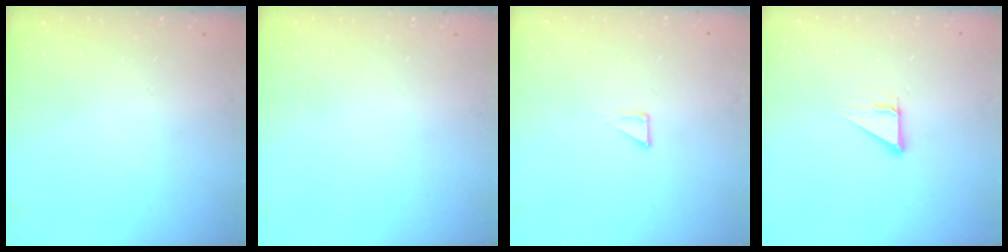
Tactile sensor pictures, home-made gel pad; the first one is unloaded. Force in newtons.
{"total": 0.0}
{"total": 3.6, "press": 3.6, "slide": 0.4}
{"total": 3.6, "press": 3.6, "slide": 0.1}